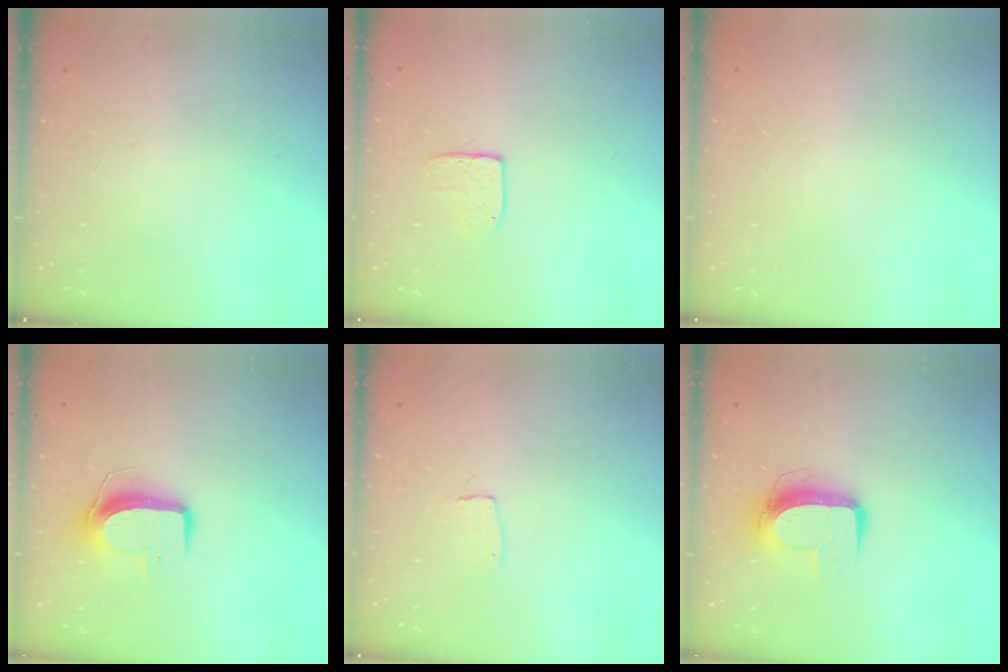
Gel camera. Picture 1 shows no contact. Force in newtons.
{"total": 6.5, "press": 6.5, "slide": 0.4}
{"total": 0.0}
{"total": 9.4, "press": 9.3, "slide": 0.9}
{"total": 3.1, "press": 3.1, "slide": 0.2}
{"total": 10.2, "press": 10.2, "slide": 0.6}